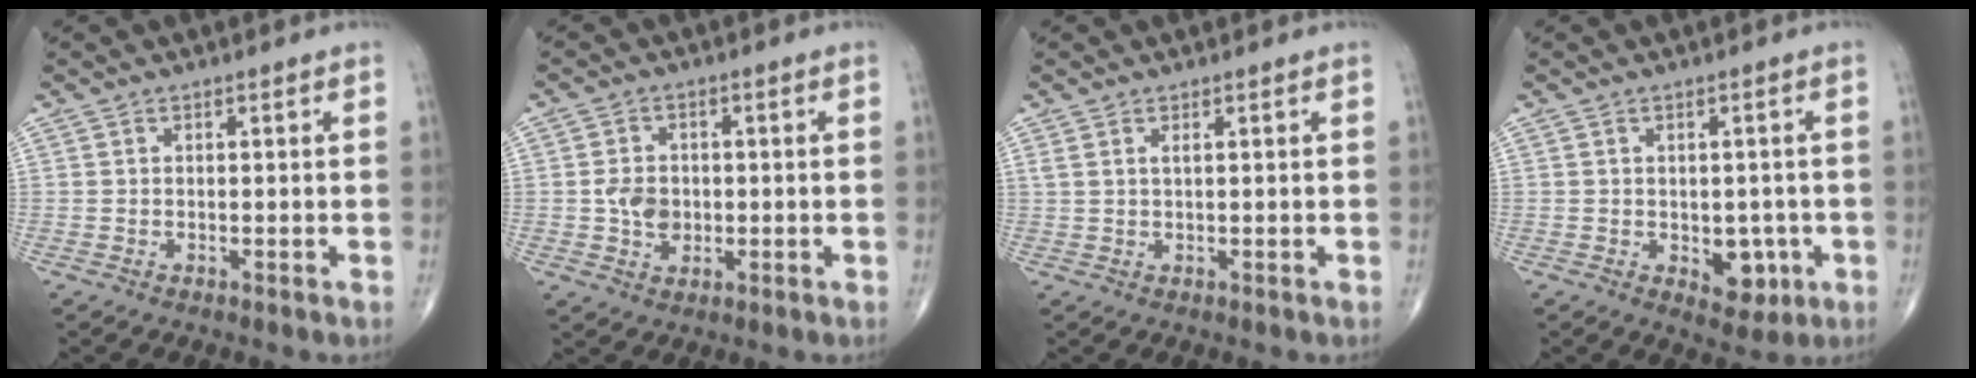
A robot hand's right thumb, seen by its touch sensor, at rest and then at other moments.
{"total": 5.1, "force": [-0.3, 3.9, 3.2], "torque": [-0.043, -0.001, -0.005]}
{"total": 1.1, "force": [0.7, 0.1, 0.9], "torque": [-0.026, 0.004, 0.015]}
{"total": 5.8, "force": [-1.5, 3.8, 4.1], "torque": [-0.021, -0.001, -0.010]}